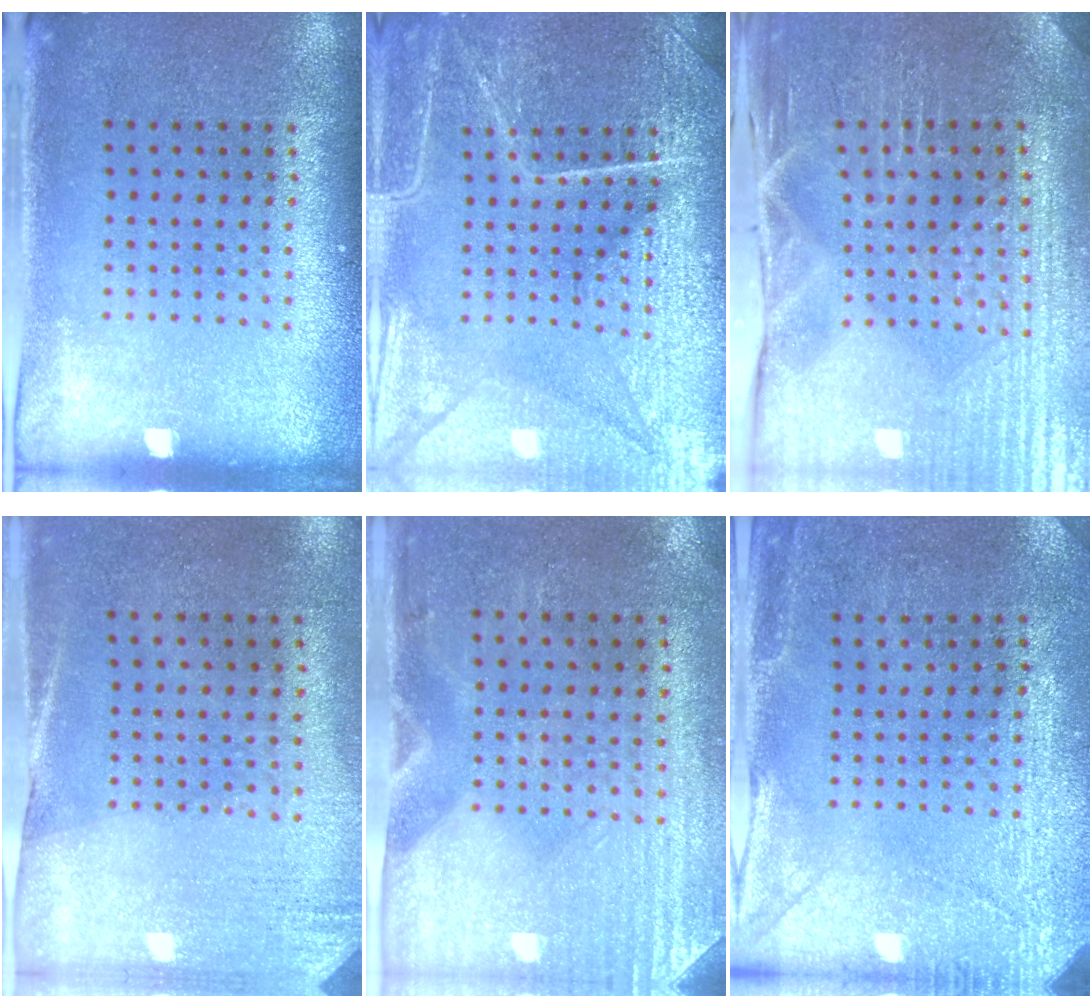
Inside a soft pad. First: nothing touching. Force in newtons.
{"total": 5.5, "press": 5.5, "slide": 0.6}
{"total": 4.0, "press": 3.9, "slide": 0.6}
{"total": 2.6, "press": 2.3, "slide": 1.3}
{"total": 2.9, "press": 2.5, "slide": 1.5}
{"total": 3.0, "press": 2.7, "slide": 1.1}